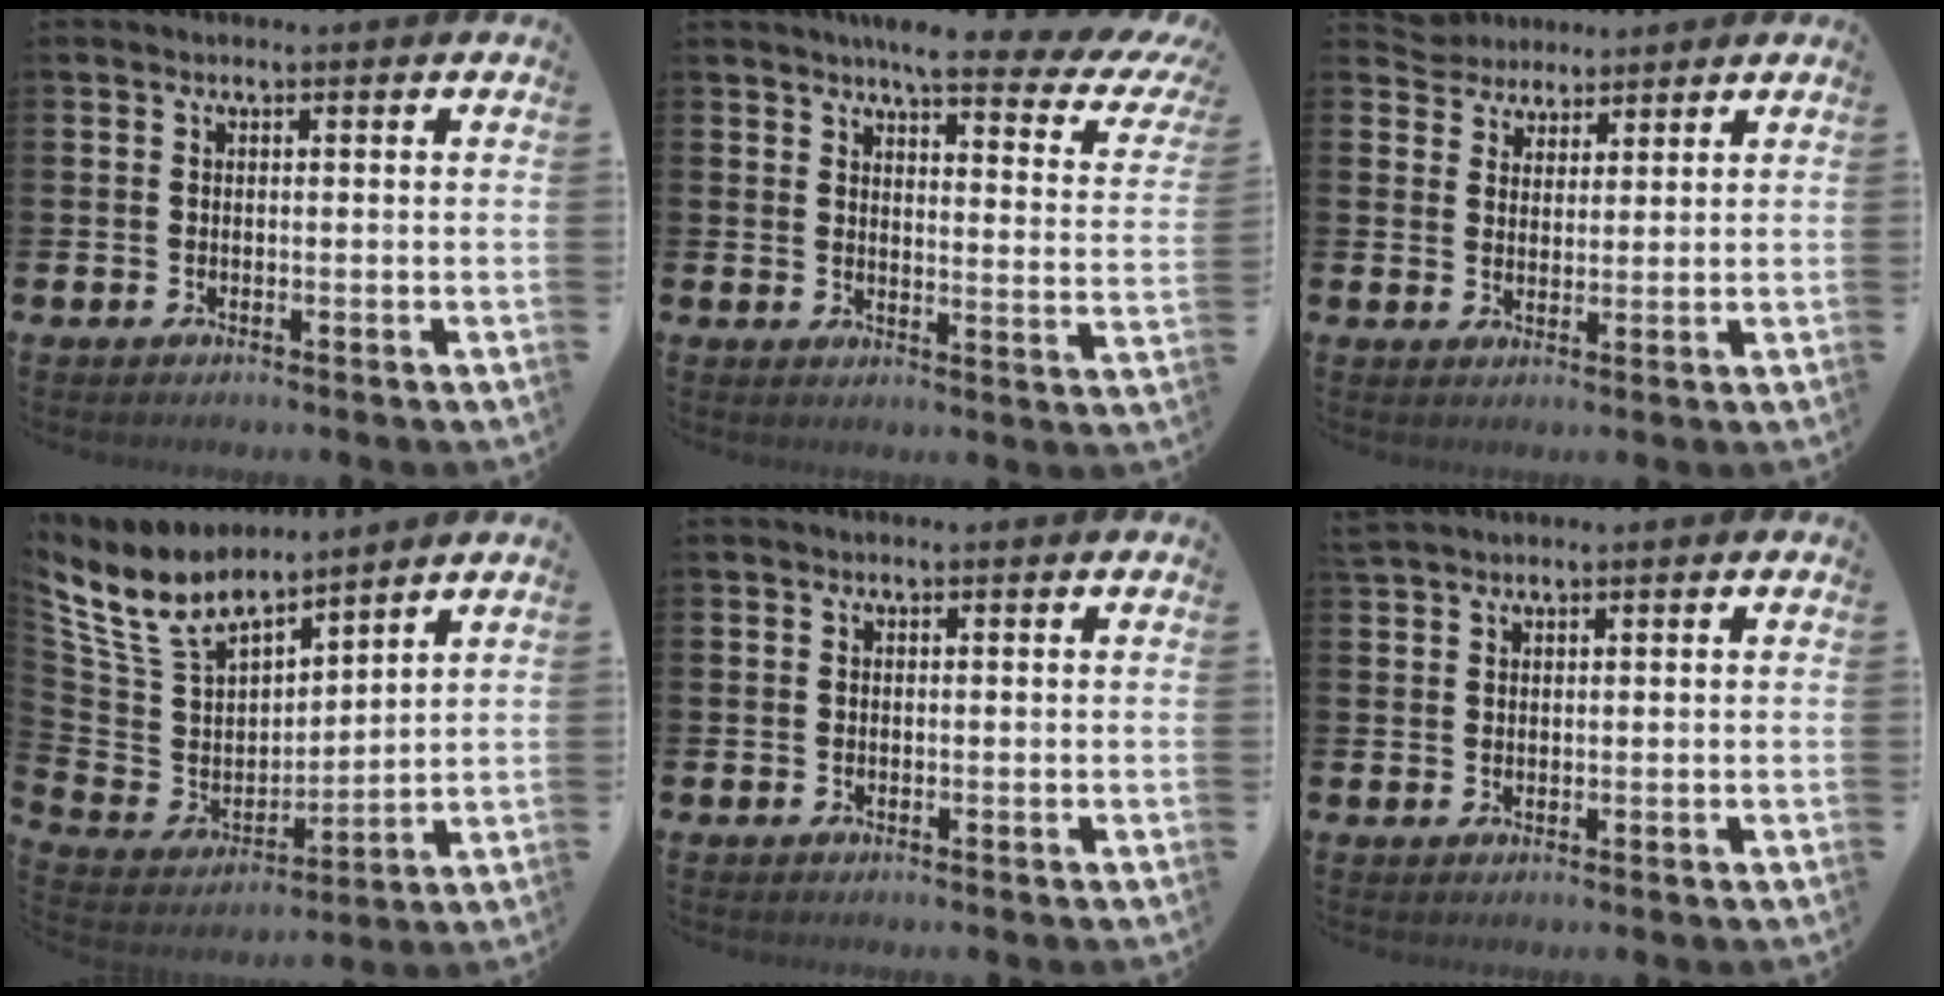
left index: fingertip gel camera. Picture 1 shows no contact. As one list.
[{"total": 6.0, "force": [5.1, 1.0, 2.9], "torque": [-0.046, -0.042, 0.078]}, {"total": 4.0, "force": [3.6, 1.5, -1.0], "torque": [-0.004, -0.014, 0.068]}, {"total": 9.2, "force": [7.8, 4.2, 2.6], "torque": [-0.103, -0.053, 0.143]}, {"total": 0.0}, {"total": 1.3, "force": [1.3, 0.3, 0.0], "torque": [0.001, 0.002, 0.024]}]